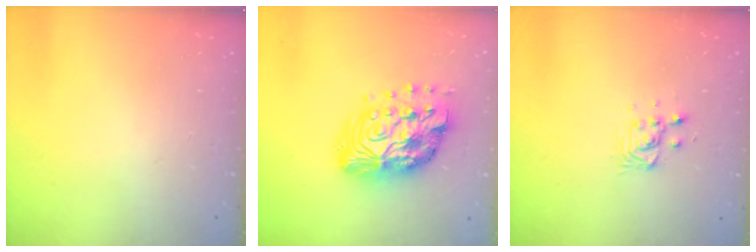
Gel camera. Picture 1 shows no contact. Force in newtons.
{"total": 18.2, "press": 18.1, "slide": 1.3}
{"total": 3.9, "press": 3.8, "slide": 0.6}